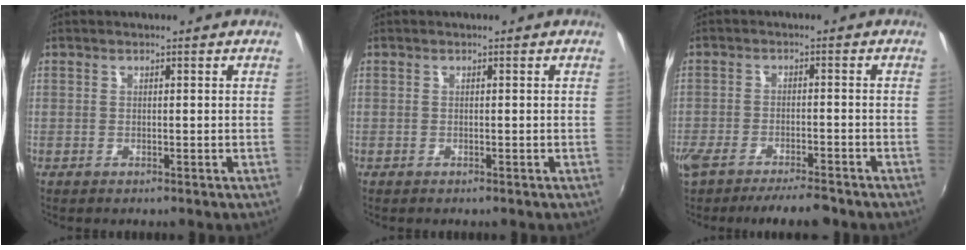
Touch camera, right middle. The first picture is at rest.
{"total": 0.0}
{"total": 9.8, "force": [-8.2, 2.1, 4.8], "torque": [-0.115, -0.022, -0.136]}